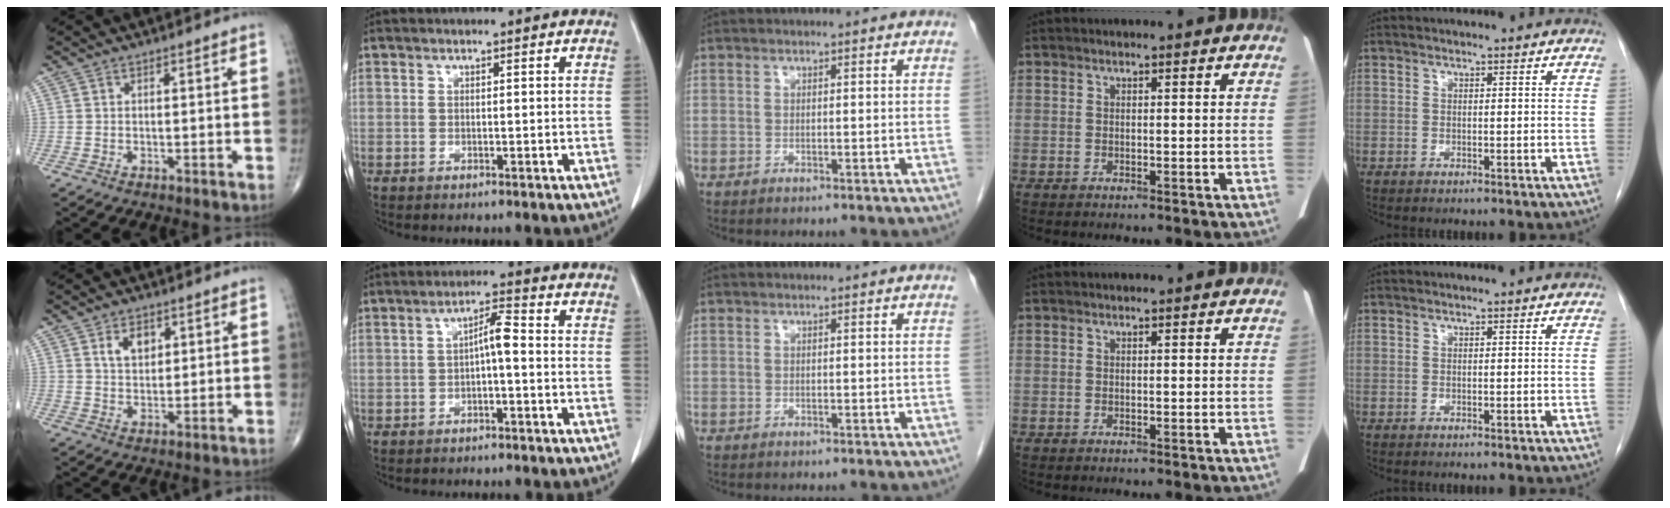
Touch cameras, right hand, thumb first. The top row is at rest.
{"thumb": {"total": 4.9, "force": [2.1, 3.1, 3.1], "torque": [-0.036, -0.012, 0.037]}, "index": {"total": 3.7, "force": [-0.4, 0.6, 3.6], "torque": [-0.061, 0.014, -0.006]}}